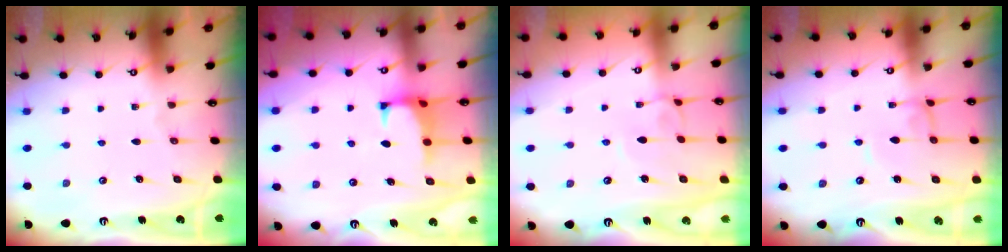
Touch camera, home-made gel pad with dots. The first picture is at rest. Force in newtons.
{"total": 1.6, "press": 1.5, "slide": 0.6}
{"total": 1.7, "press": 1.7, "slide": 0.4}
{"total": 1.1, "press": 1.0, "slide": 0.3}